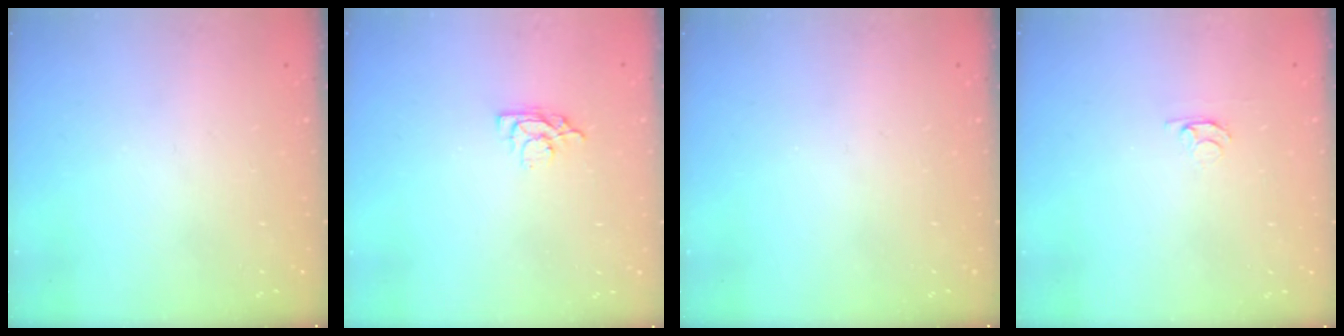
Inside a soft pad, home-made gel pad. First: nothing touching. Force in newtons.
{"total": 3.8, "press": 3.8, "slide": 0.5}
{"total": 0.0}
{"total": 2.1, "press": 2.1, "slide": 0.2}